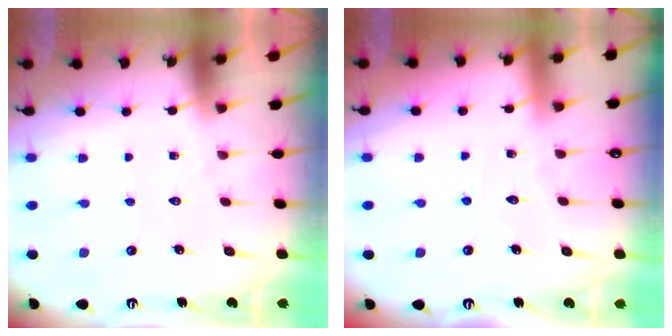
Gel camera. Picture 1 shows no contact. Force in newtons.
{"total": 5.5, "press": 5.4, "slide": 0.5}